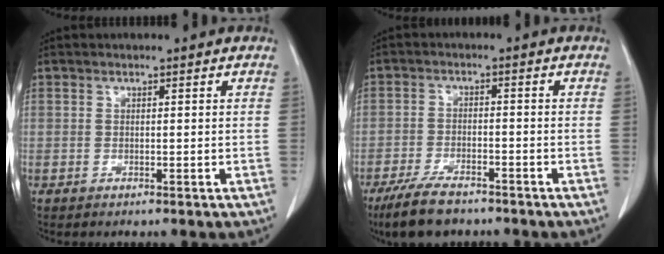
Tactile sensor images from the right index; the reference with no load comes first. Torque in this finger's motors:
{"motor_torque": [-0.13, -0.10, -0.18, -0.09]}